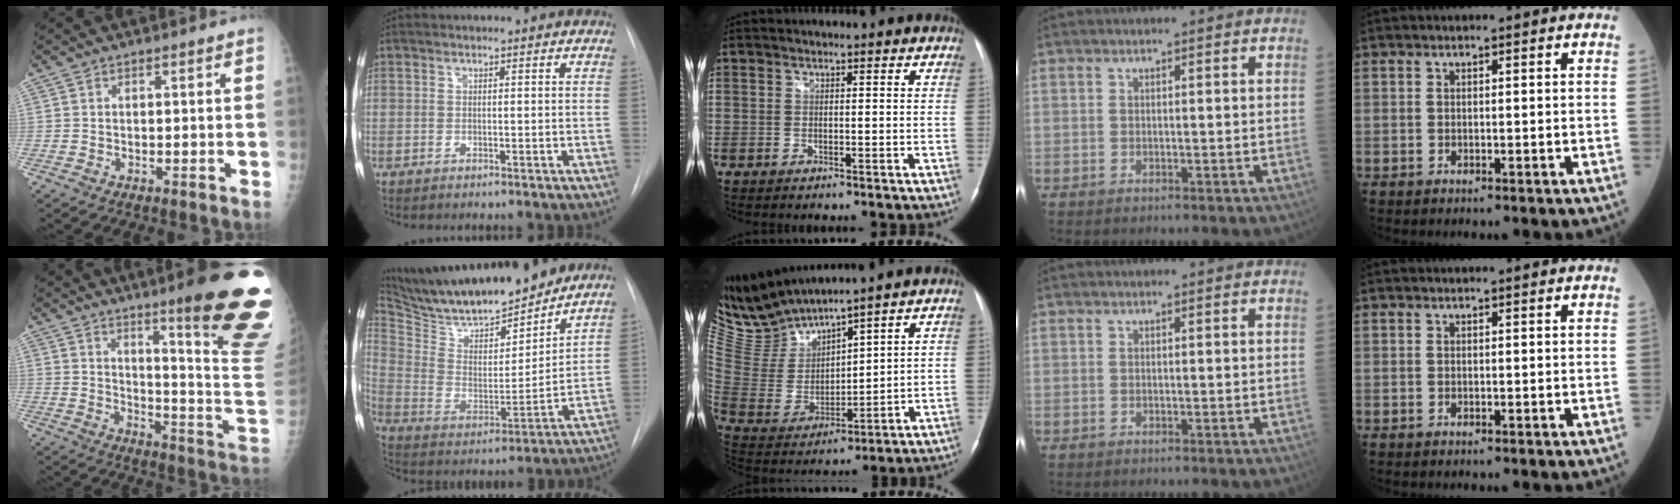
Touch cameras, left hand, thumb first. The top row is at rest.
{"thumb": {"total": 23.3, "force": [13.6, 2.5, 18.8], "torque": [-0.198, -0.075, 0.189]}, "index": {"total": 22.1, "force": [19.4, 4.3, 9.7], "torque": [-0.175, -0.015, 0.317]}, "middle": {"total": 9.9, "force": [9.8, -0.5, 1.3], "torque": [-0.062, -0.002, 0.224]}}